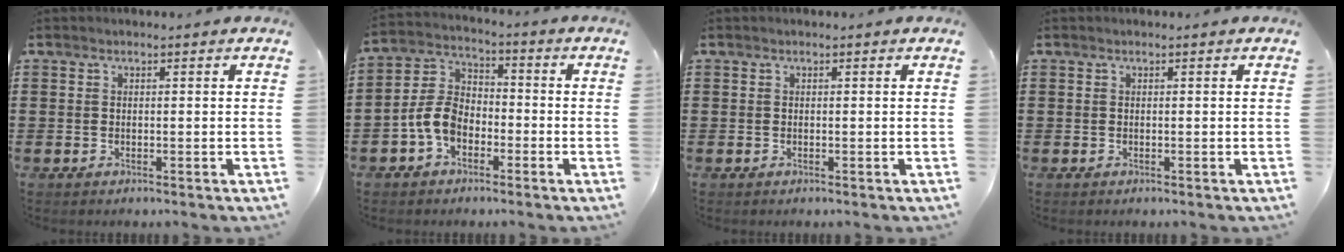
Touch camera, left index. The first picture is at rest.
{"total": 6.9, "force": [-3.1, 4.5, 4.3], "torque": [-0.120, 0.006, -0.070]}
{"total": 0.0}
{"total": 0.0}